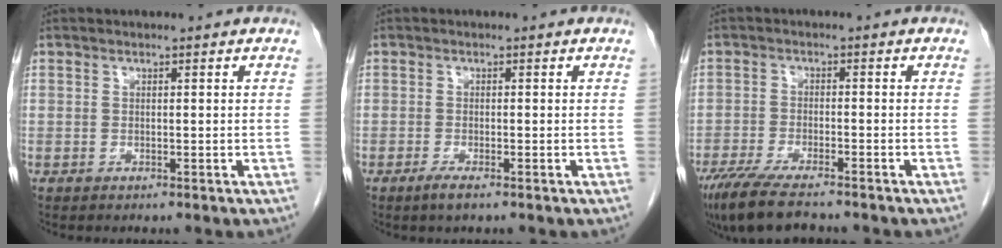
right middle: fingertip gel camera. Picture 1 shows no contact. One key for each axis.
{"total": 1.9, "fx": -1.3, "fy": 0.2, "fz": 1.4, "tx": -0.032, "ty": -0.005, "tz": -0.024}
{"total": 9.5, "fx": -7.7, "fy": 1.5, "fz": 5.4, "tx": -0.095, "ty": -0.024, "tz": -0.128}